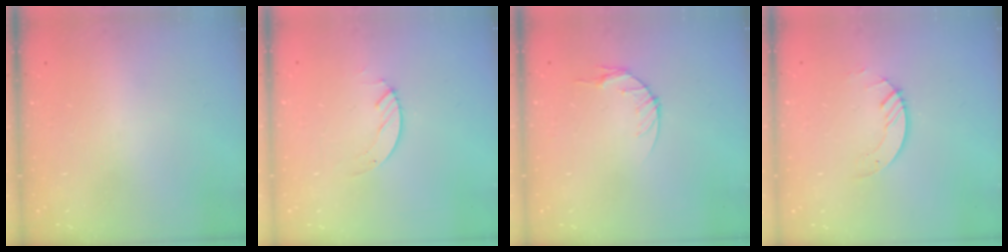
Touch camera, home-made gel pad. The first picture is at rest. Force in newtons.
{"total": 2.1, "press": 2.1, "slide": 0.2}
{"total": 4.6, "press": 4.6, "slide": 0.6}
{"total": 2.6, "press": 2.6, "slide": 0.3}